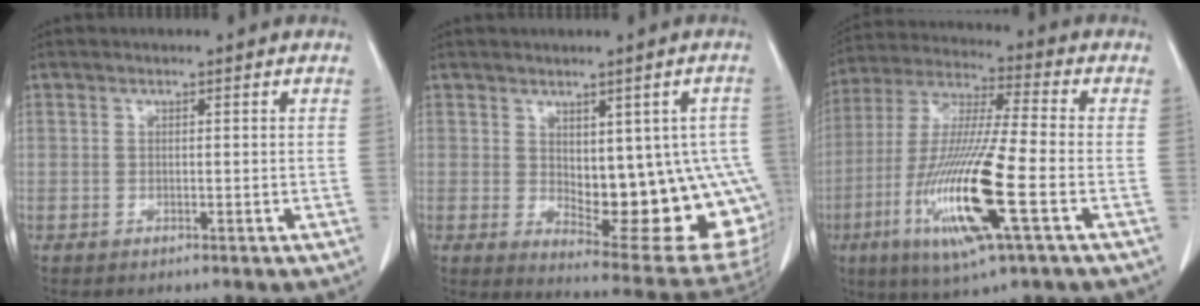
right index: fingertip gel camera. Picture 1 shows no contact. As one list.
[{"total": 17.4, "force": [-1.2, 6.8, 15.9], "torque": [-0.141, 0.004, 0.011]}, {"total": 17.7, "force": [-5.6, 1.0, 16.8], "torque": [-0.350, -0.022, -0.105]}]